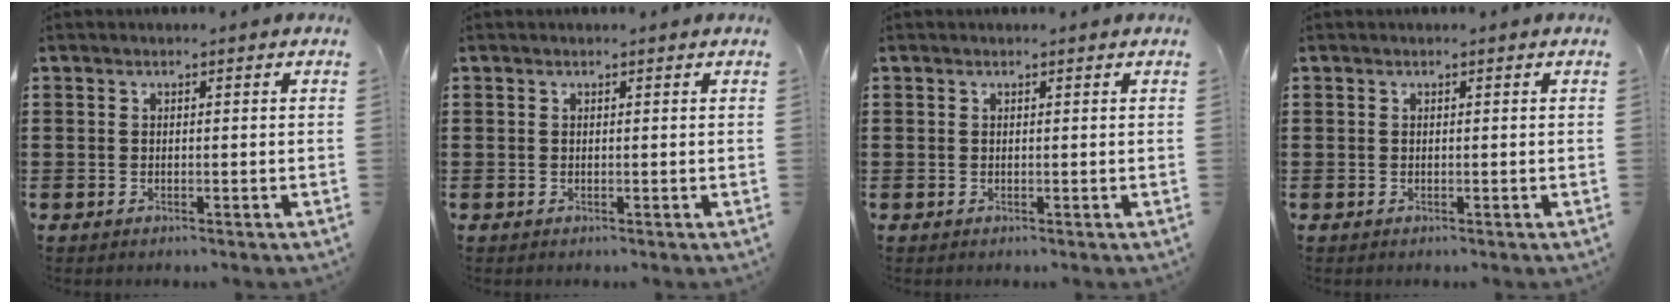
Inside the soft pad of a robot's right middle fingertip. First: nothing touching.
{"total": 0.0}
{"total": 0.0}
{"total": 0.0}